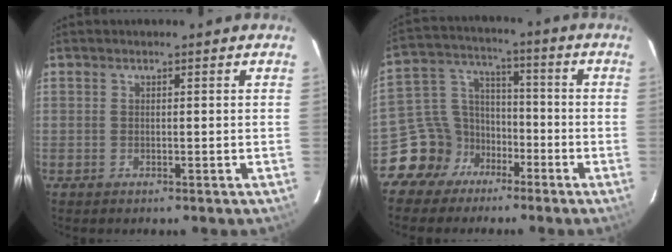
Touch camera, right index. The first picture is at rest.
{"total": 10.5, "force": [-6.6, 7.9, 2.0], "torque": [-0.054, 0.048, -0.115]}